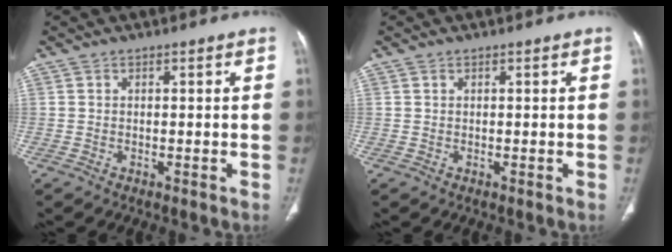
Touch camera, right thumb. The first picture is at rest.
{"total": 0.0}